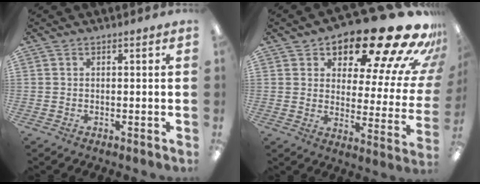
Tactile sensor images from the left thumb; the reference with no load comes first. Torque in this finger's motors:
{"motor_torque": [0.56, 0.64, 1.41, -1.37, 0.09]}